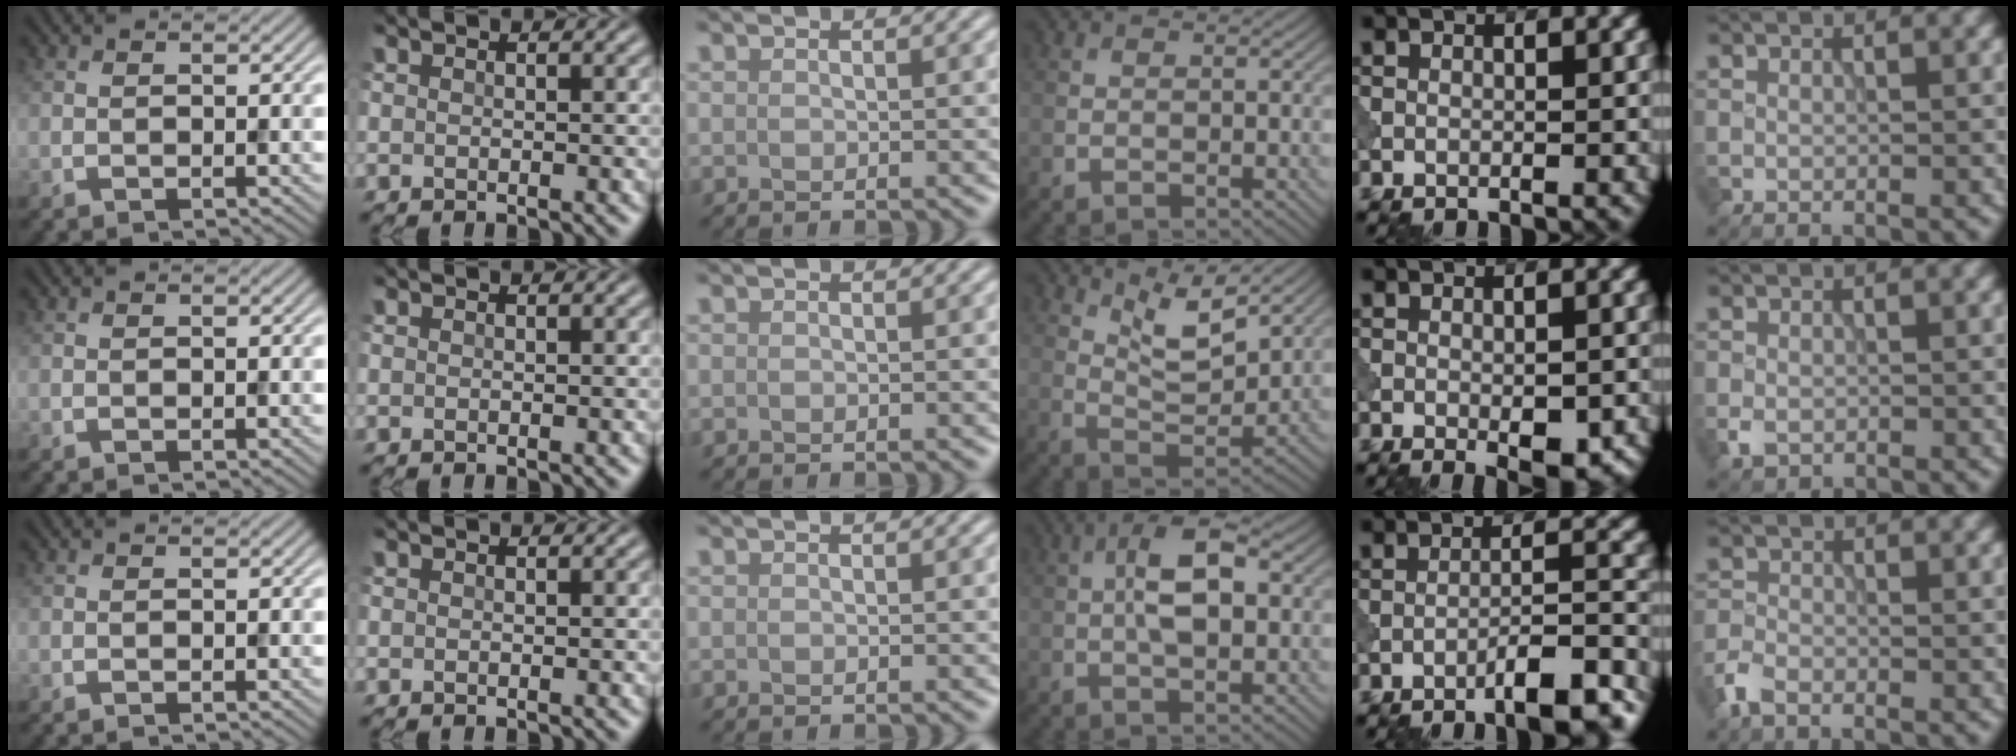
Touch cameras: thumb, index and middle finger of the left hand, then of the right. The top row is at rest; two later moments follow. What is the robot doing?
{"motion": "shake", "object": "bell"}